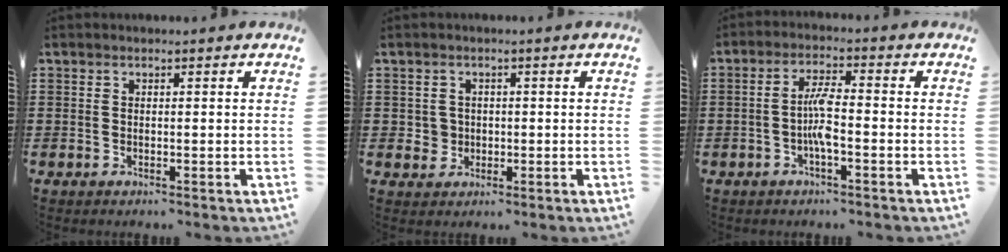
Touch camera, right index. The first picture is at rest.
{"total": 2.2, "force": [-0.1, 2.2, 0.5], "torque": [-0.018, 0.008, -0.005]}
{"total": 4.8, "force": [-1.2, 1.1, 4.6], "torque": [-0.096, 0.003, -0.029]}